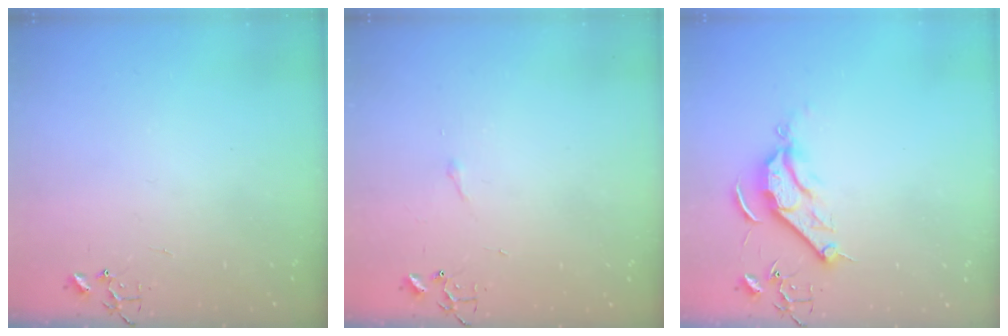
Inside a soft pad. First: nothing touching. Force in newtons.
{"total": 2.9, "press": 2.9, "slide": 0.5}
{"total": 9.1, "press": 9.1, "slide": 0.1}